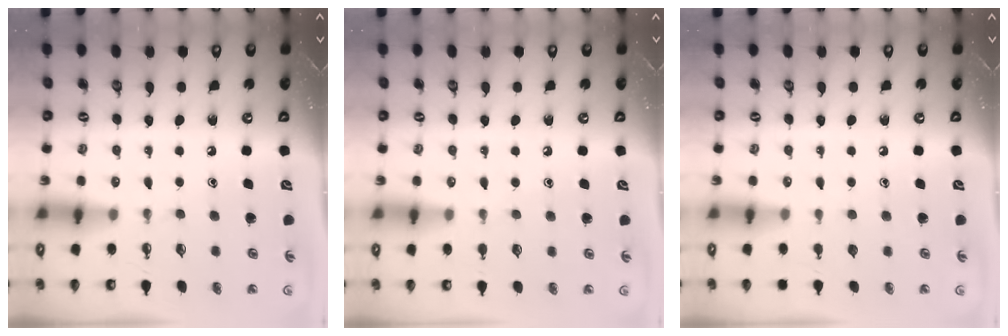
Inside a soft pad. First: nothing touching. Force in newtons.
{"total": 3.7, "press": 3.7, "slide": 0.4}
{"total": 0.0}